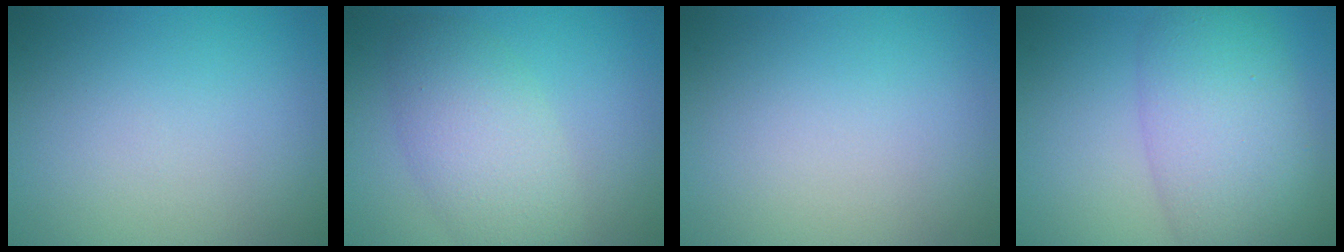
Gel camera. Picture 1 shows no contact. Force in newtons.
{"total": 5.2, "press": 5.2, "slide": 0.2}
{"total": 0.0}
{"total": 7.7, "press": 7.7, "slide": 0.4}